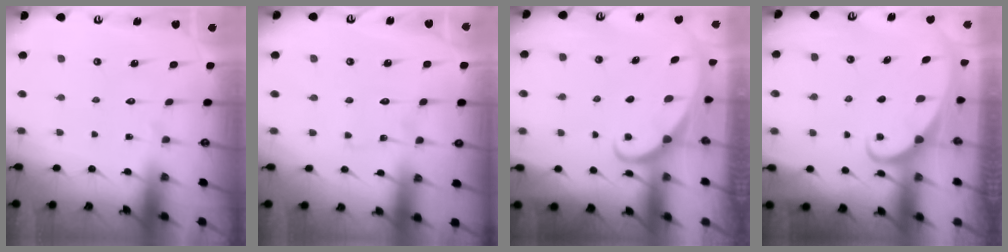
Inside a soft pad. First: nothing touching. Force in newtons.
{"total": 3.2, "press": 3.1, "slide": 0.3}
{"total": 1.6, "press": 1.6, "slide": 0.0}
{"total": 2.0, "press": 2.0, "slide": 0.2}